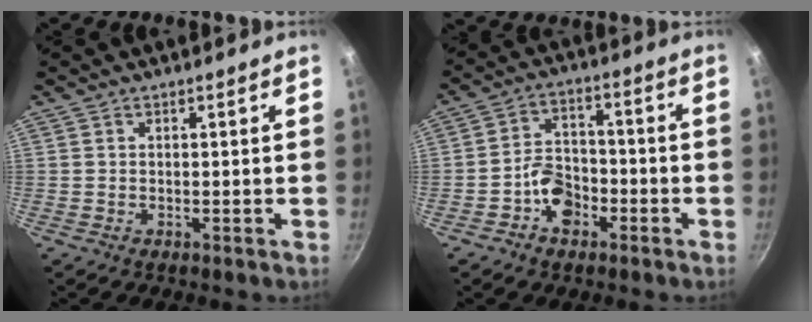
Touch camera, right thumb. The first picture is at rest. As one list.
[{"total": 7.5, "force": [-3.5, 5.3, 4.0], "torque": [-0.043, 0.035, -0.064]}]